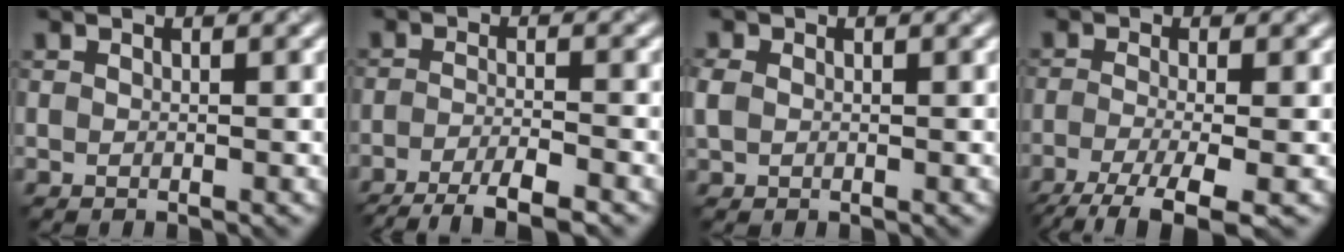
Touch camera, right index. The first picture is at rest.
{"total": 5.8, "force": [-4.3, 1.2, 3.7], "torque": [-0.057, -0.003, -0.078]}
{"total": 1.4, "force": [0.1, 1.2, 0.7], "torque": [-0.017, 0.002, 0.000]}
{"total": 5.7, "force": [-3.4, 1.4, 4.4], "torque": [-0.073, -0.011, -0.068]}